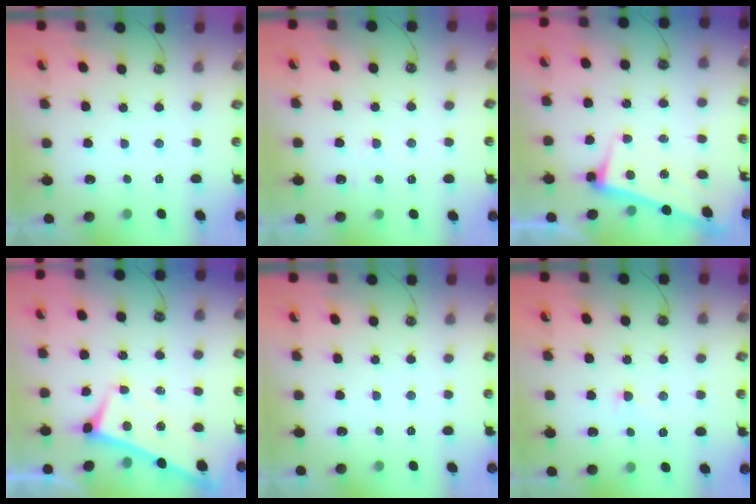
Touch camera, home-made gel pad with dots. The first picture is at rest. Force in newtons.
{"total": 5.0, "press": 5.0, "slide": 0.3}
{"total": 2.5, "press": 2.5, "slide": 0.6}
{"total": 1.9, "press": 1.9, "slide": 0.2}
{"total": 0.0}
{"total": 1.1, "press": 1.0, "slide": 0.4}